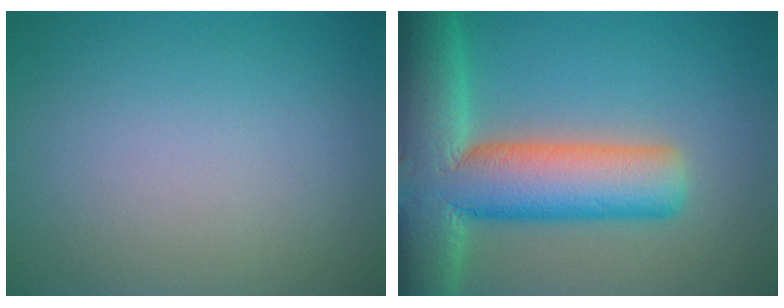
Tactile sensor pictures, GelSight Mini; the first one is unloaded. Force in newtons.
{"total": 13.2, "press": 13.2, "slide": 0.9}